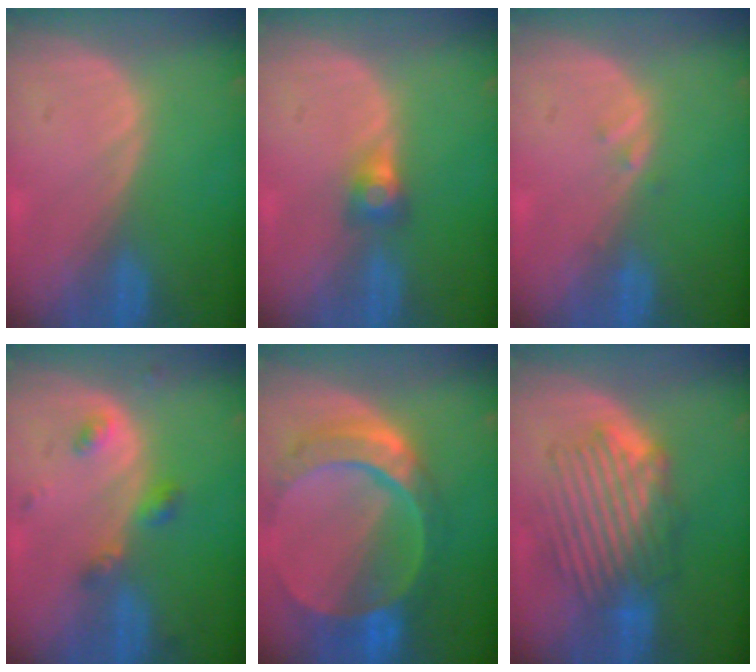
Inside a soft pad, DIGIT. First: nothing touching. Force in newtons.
{"total": 2.7, "press": 2.5, "slide": 1.0}
{"total": 1.0, "press": 0.9, "slide": 0.5}
{"total": 3.7, "press": 3.7, "slide": 0.4}
{"total": 10.9, "press": 9.2, "slide": 5.8}
{"total": 8.8, "press": 8.3, "slide": 2.9}